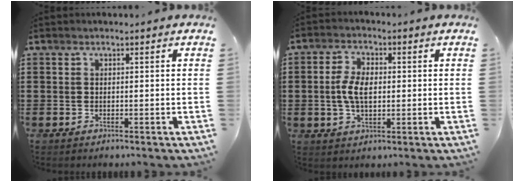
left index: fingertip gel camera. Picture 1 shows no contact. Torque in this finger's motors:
{"motor_torque": [1.14, 1.00, 0.60, 0.06]}